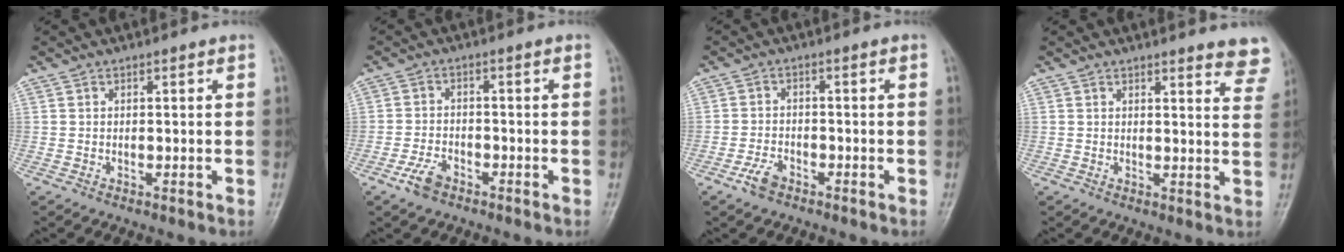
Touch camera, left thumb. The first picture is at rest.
{"total": 3.9, "force": [-2.6, 2.0, 2.1], "torque": [-0.045, 0.013, -0.049]}
{"total": 3.3, "force": [-2.2, 1.6, 1.8], "torque": [-0.038, 0.011, -0.042]}
{"total": 8.2, "force": [7.3, 1.7, 3.3], "torque": [-0.005, -0.038, 0.060]}